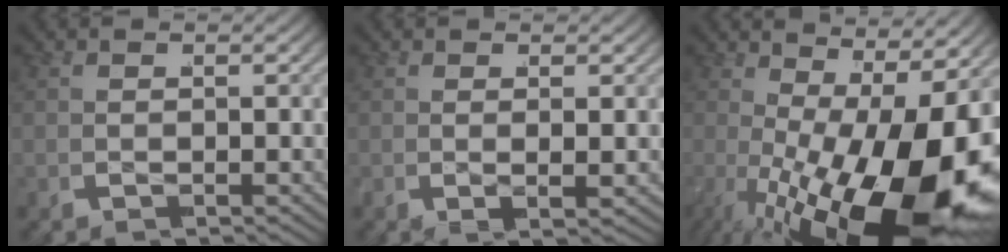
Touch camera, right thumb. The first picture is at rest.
{"total": 1.1, "force": [0.2, 0.3, 1.0], "torque": [-0.021, -0.003, 0.002]}
{"total": 17.5, "force": [-3.3, 9.2, 14.5], "torque": [-0.247, -0.046, -0.020]}